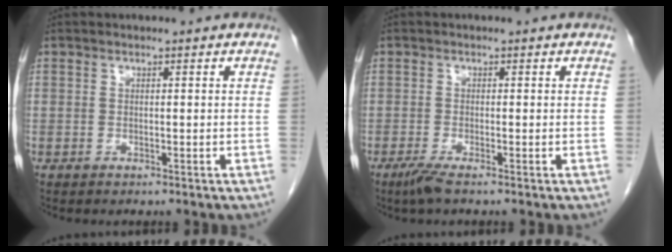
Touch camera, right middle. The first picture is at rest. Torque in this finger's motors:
{"motor_torque": [0.44, -0.23, 0.01, 0.05]}